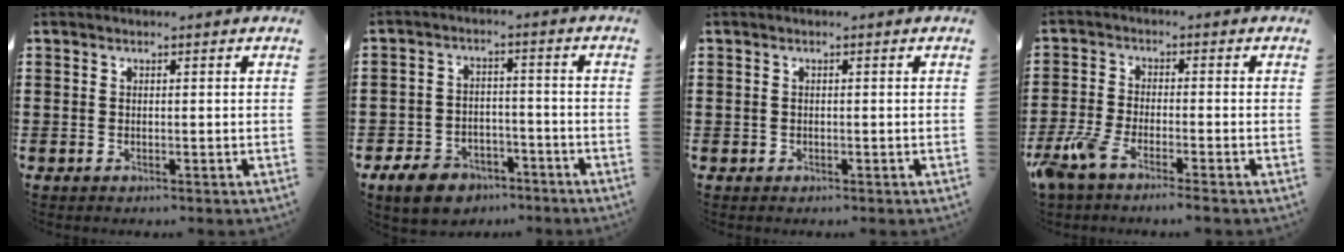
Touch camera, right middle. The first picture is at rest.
{"total": 6.0, "force": [-5.2, 2.4, 1.9], "torque": [-0.045, 0.014, -0.100]}
{"total": 0.0}
{"total": 4.9, "force": [-3.9, 0.6, 2.9], "torque": [-0.083, -0.016, -0.080]}